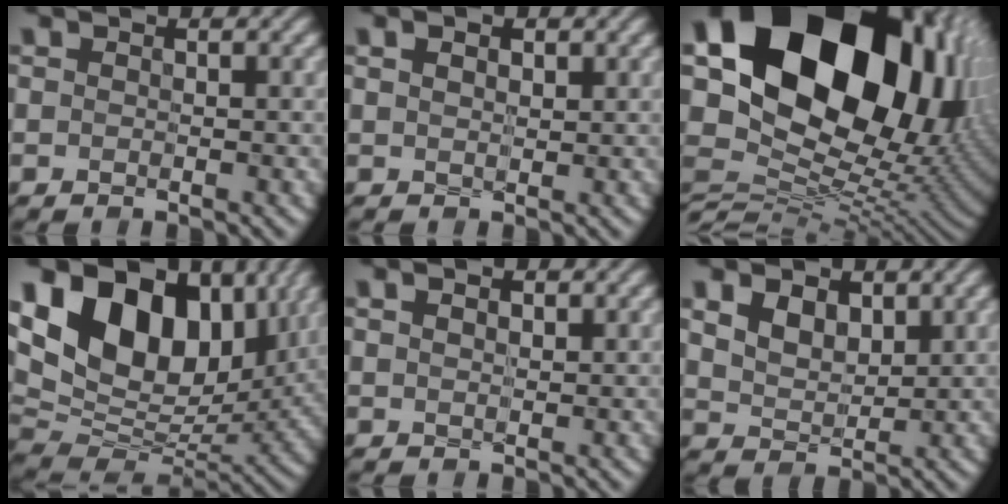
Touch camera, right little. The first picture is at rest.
{"total": 1.6, "force": [0.7, 0.8, 1.2], "torque": [-0.021, -0.001, 0.014]}
{"total": 21.5, "force": [7.4, 14.9, 13.6], "torque": [-0.236, 0.005, 0.153]}
{"total": 16.5, "force": [6.6, 10.3, 11.0], "torque": [-0.209, 0.039, 0.110]}
{"total": 1.3, "force": [0.6, 0.7, 1.0], "torque": [-0.016, 0.000, 0.011]}
{"total": 3.4, "force": [1.3, 2.4, 2.1], "torque": [-0.049, -0.010, 0.016]}